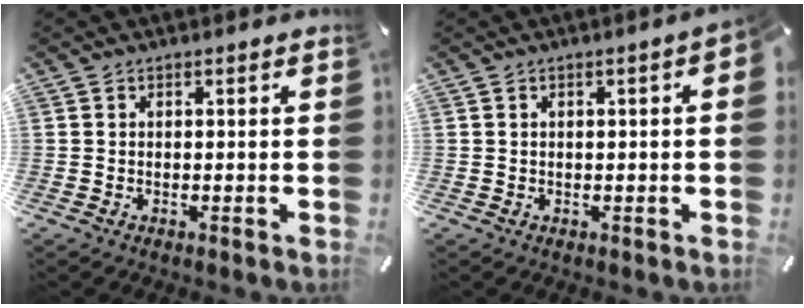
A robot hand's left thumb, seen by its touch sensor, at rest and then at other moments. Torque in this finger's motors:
{"motor_torque": [0.18, 0.16, 0.56, -0.52, 0.08]}